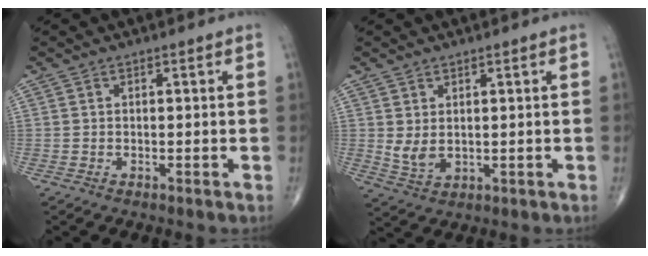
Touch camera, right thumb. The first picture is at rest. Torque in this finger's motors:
{"motor_torque": [0.29, 0.21, -0.07, -0.16, 0.03]}